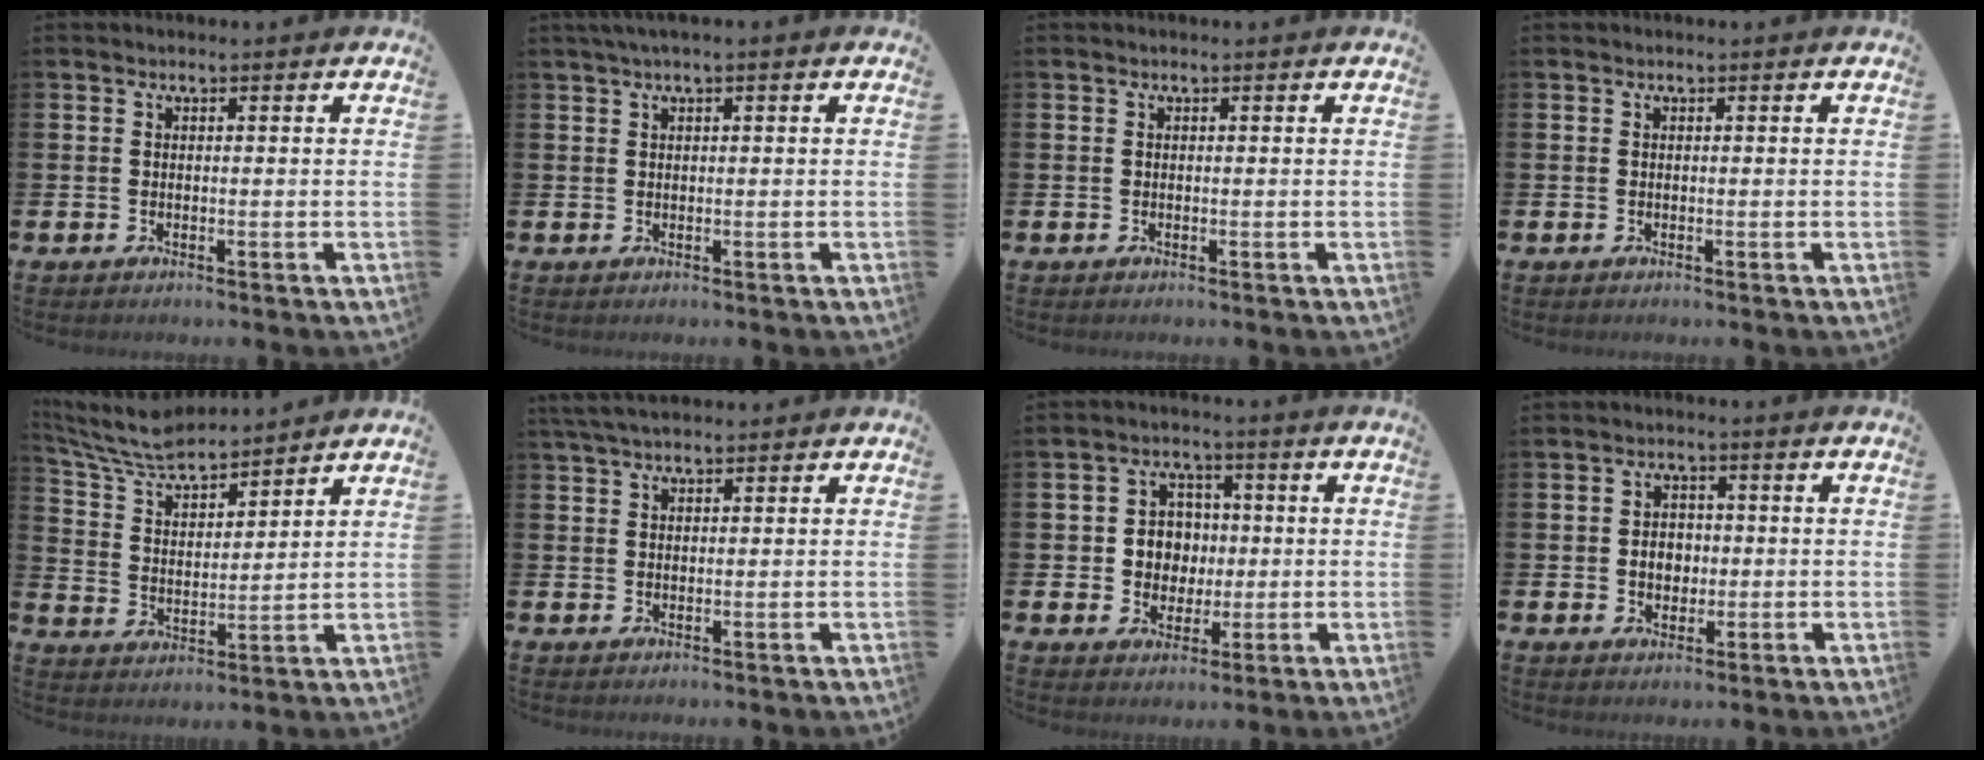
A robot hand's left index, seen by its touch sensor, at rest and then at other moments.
{"total": 1.3, "force": [0.8, 0.0, 1.1], "torque": [-0.029, 0.005, 0.015]}
{"total": 0.0}
{"total": 0.0}
{"total": 7.2, "force": [6.9, 1.1, 1.9], "torque": [-0.067, -0.048, 0.119]}
{"total": 3.5, "force": [2.9, 1.1, 1.6], "torque": [-0.031, -0.004, 0.053]}
{"total": 5.1, "force": [0.6, 4.8, 1.4], "torque": [-0.033, 0.013, 0.004]}
{"total": 3.2, "force": [-0.1, 2.7, 1.8], "torque": [-0.019, 0.002, -0.011]}